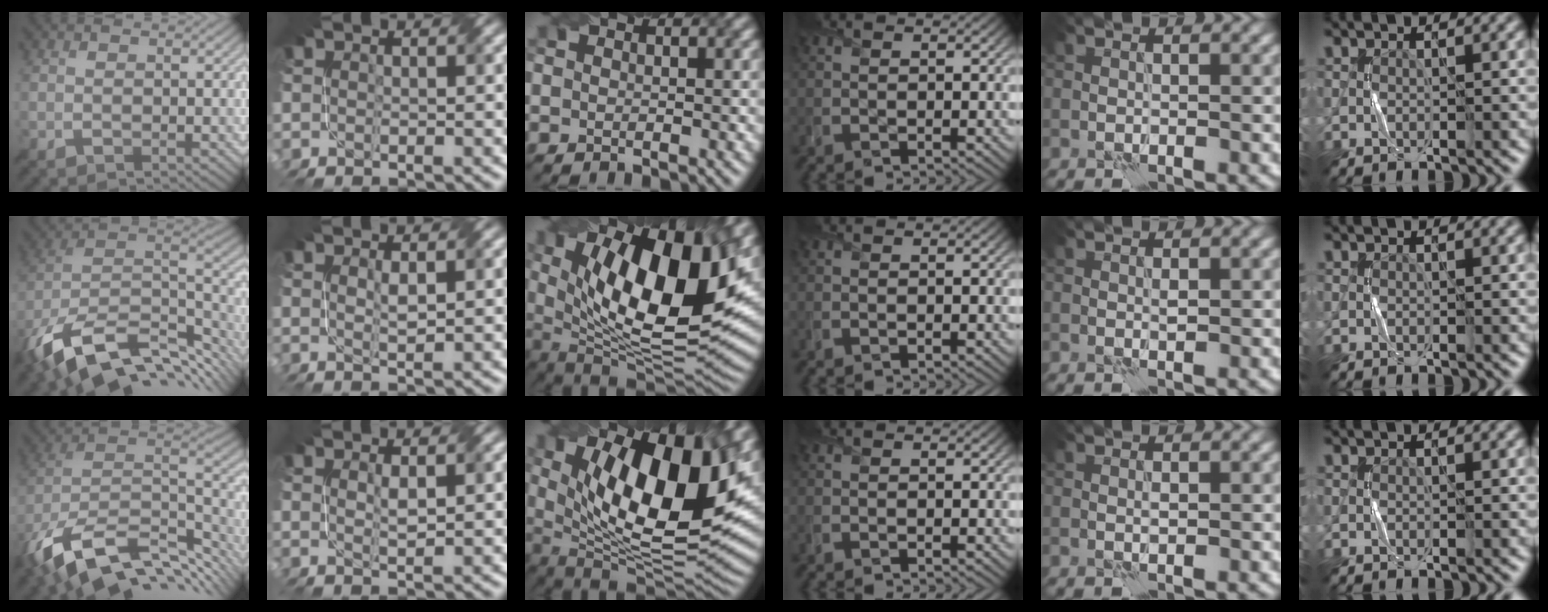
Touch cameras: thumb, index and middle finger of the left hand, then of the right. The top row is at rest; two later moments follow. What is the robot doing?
{"motion": "twist", "object": "screw"}